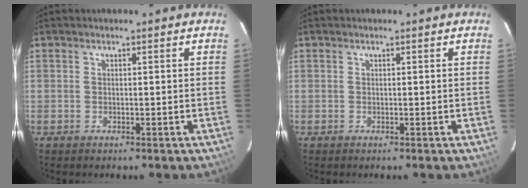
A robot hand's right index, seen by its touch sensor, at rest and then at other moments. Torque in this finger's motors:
{"motor_torque": [0.00, 0.00, 0.00, 0.00]}